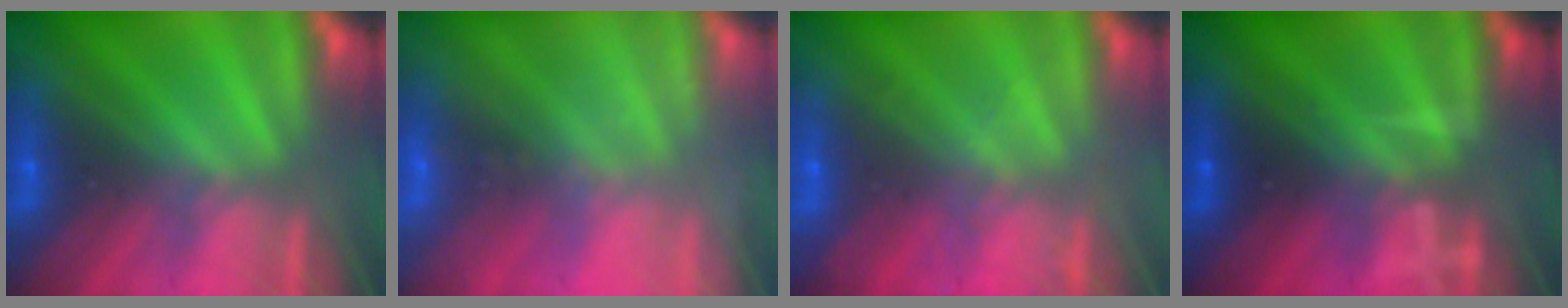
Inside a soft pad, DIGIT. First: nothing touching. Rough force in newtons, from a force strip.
{"total": 2.3}
{"total": 2.1}
{"total": 3.2}